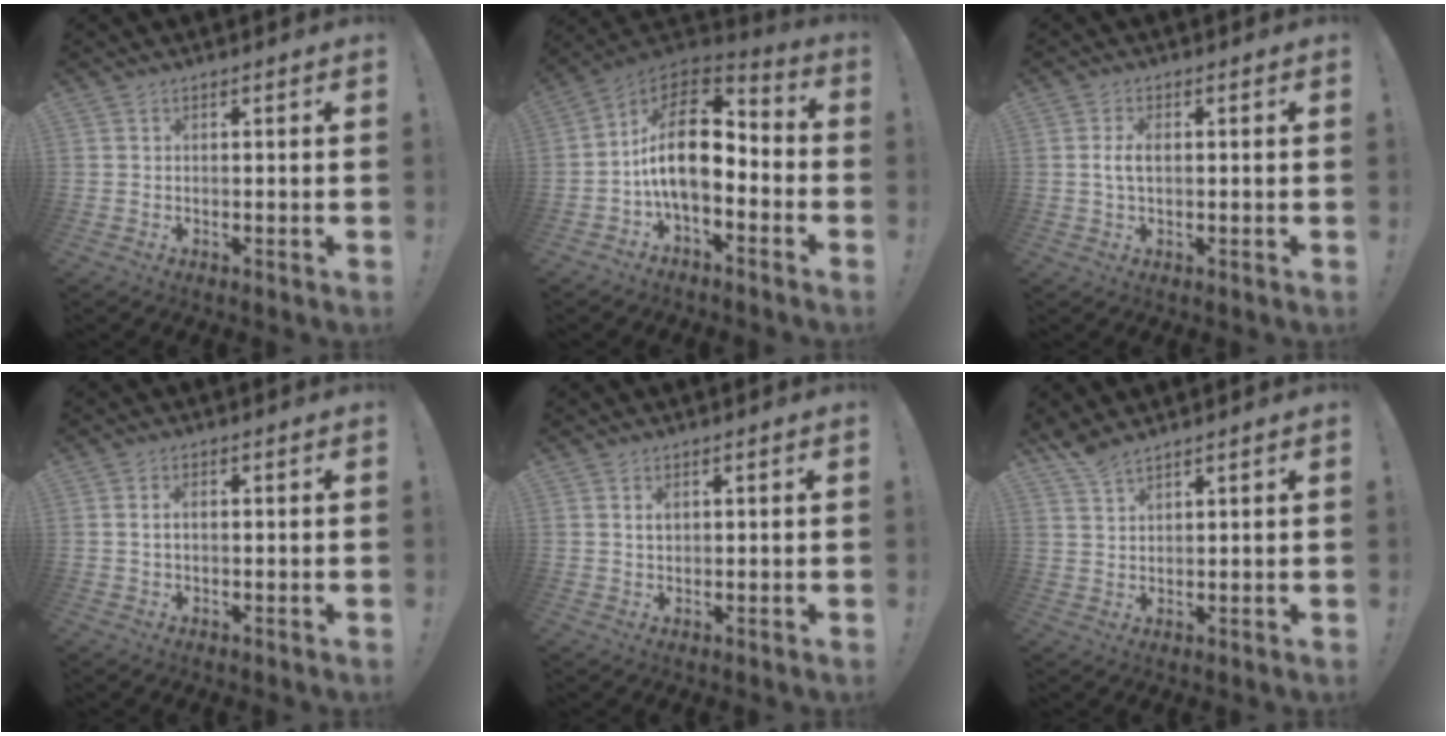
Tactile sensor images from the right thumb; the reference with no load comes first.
{"total": 17.0, "force": [0.3, 9.1, 14.3], "torque": [-0.249, 0.006, 0.007]}
{"total": 3.9, "force": [0.3, 2.0, 3.4], "torque": [-0.063, 0.003, 0.001]}
{"total": 1.9, "force": [0.1, 1.2, 1.5], "torque": [-0.022, 0.004, -0.001]}
{"total": 1.6, "force": [0.7, 1.0, 1.0], "torque": [-0.013, 0.000, 0.011]}
{"total": 4.6, "force": [4.1, 1.0, 1.9], "torque": [-0.036, -0.022, 0.077]}